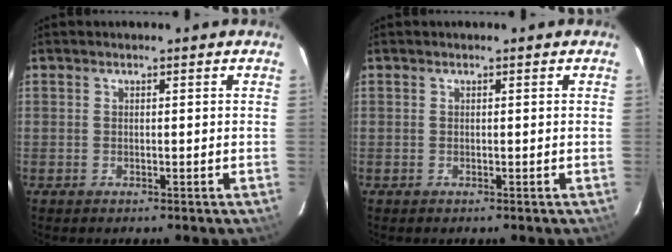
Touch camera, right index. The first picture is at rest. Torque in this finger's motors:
{"motor_torque": [0.24, 0.28, 0.04, -0.01]}